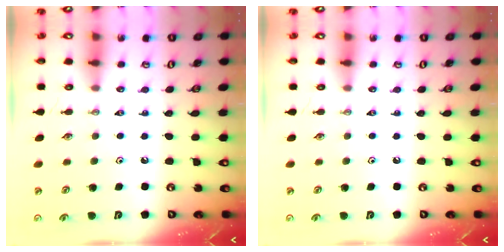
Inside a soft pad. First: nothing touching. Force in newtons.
{"total": 0.0}